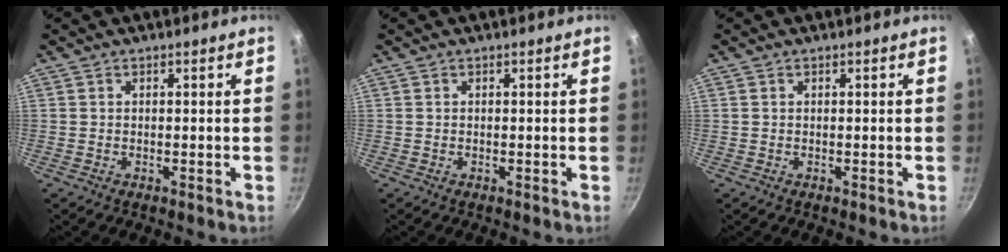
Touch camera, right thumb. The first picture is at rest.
{"total": 0.0}
{"total": 0.0}